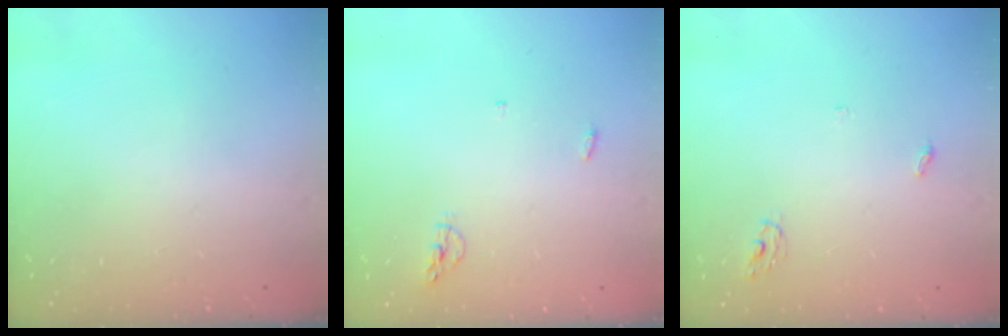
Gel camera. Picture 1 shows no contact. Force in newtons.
{"total": 4.3, "press": 4.1, "slide": 1.0}
{"total": 2.8, "press": 2.8, "slide": 0.2}